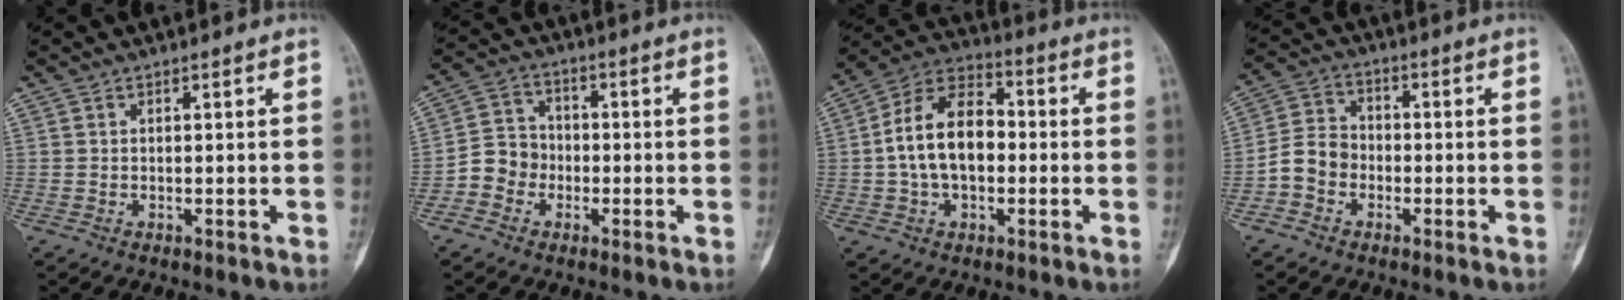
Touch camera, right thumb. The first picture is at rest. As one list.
[{"total": 6.6, "force": [-2.3, 5.8, 2.1], "torque": [-0.014, 0.025, -0.054]}, {"total": 14.2, "force": [-0.3, 9.0, 11.0], "torque": [-0.180, 0.036, -0.015]}, {"total": 6.6, "force": [-2.3, 5.4, 3.1], "torque": [-0.046, 0.028, -0.054]}]